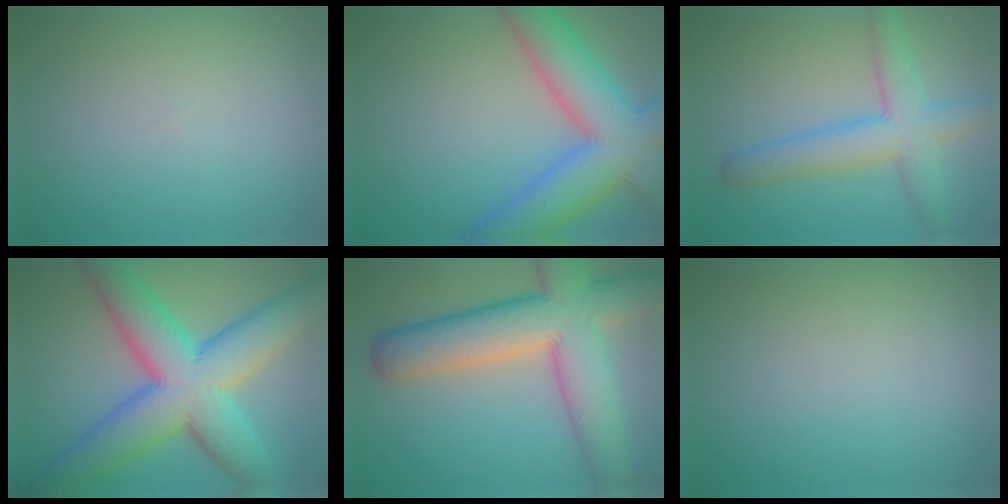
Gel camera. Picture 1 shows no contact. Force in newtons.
{"total": 10.4, "press": 10.4, "slide": 0.5}
{"total": 5.0, "press": 5.0, "slide": 0.2}
{"total": 11.7, "press": 11.7, "slide": 0.2}
{"total": 10.9, "press": 10.9, "slide": 0.6}
{"total": 0.0}